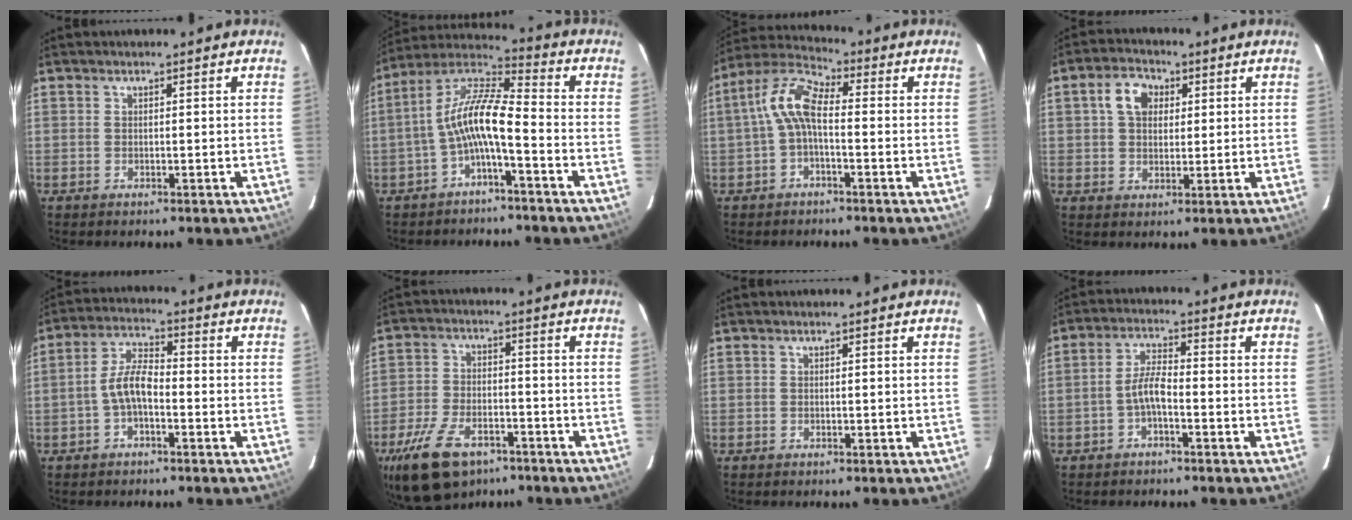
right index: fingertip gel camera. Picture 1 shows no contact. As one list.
[{"total": 10.2, "force": [-3.3, 2.1, 9.4], "torque": [-0.203, 0.018, -0.066]}, {"total": 7.7, "force": [-0.8, 3.1, 7.0], "torque": [-0.157, 0.026, -0.022]}, {"total": 6.1, "force": [1.9, 4.4, 3.8], "torque": [-0.068, 0.024, 0.035]}, {"total": 5.7, "force": [-2.0, 2.3, 4.8], "torque": [-0.102, 0.017, -0.040]}, {"total": 14.7, "force": [-9.4, 7.8, 8.2], "torque": [-0.191, -0.017, -0.163]}, {"total": 0.0}, {"total": 4.1, "force": [-2.1, 1.1, 3.4], "torque": [-0.073, 0.012, -0.041]}]